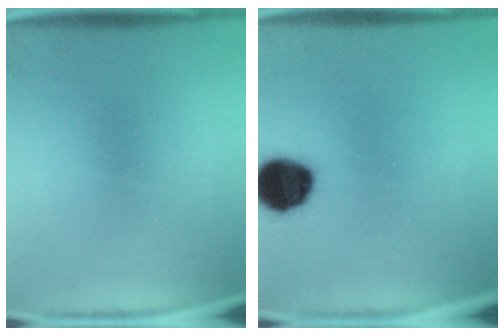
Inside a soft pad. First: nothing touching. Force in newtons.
{"total": 11.5}